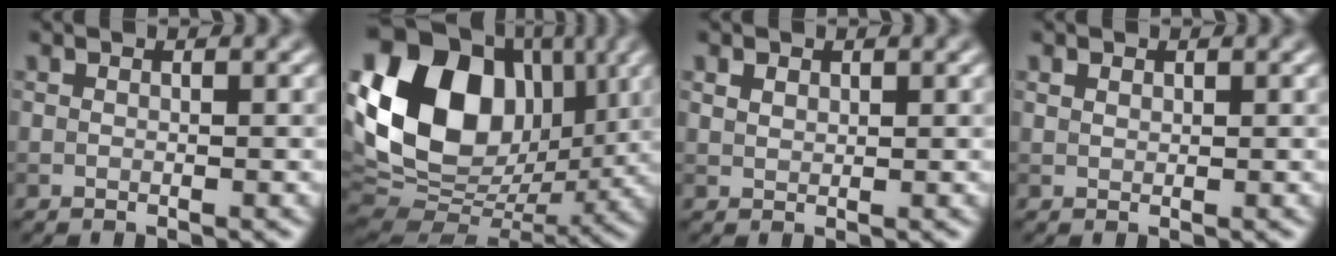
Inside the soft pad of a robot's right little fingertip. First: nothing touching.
{"total": 17.2, "force": [3.6, 12.7, 11.1], "torque": [-0.227, 0.017, 0.062]}
{"total": 1.2, "force": [0.7, 0.8, 0.5], "torque": [-0.011, 0.002, 0.015]}
{"total": 0.8, "force": [0.5, 0.5, 0.3], "torque": [-0.006, 0.000, 0.011]}